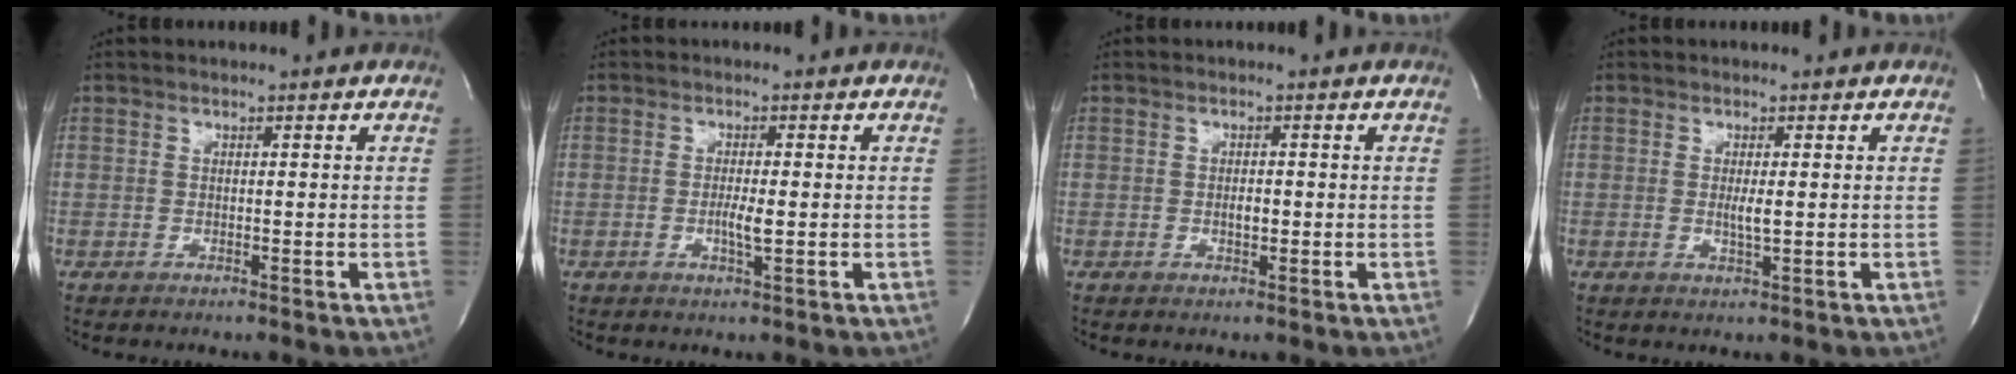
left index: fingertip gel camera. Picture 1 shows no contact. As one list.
[{"total": 2.4, "force": [-0.5, 0.2, 2.4], "torque": [-0.048, -0.006, -0.008]}, {"total": 1.3, "force": [-0.3, 0.6, 1.2], "torque": [-0.022, -0.001, -0.004]}, {"total": 1.9, "force": [0.0, 0.1, 1.9], "torque": [-0.039, -0.005, 0.000]}]